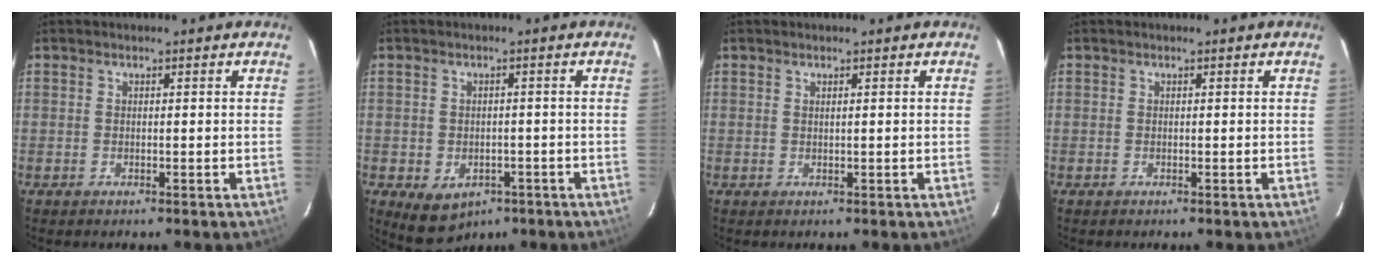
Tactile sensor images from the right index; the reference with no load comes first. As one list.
[{"total": 7.0, "force": [-3.4, 5.3, 2.9], "torque": [-0.060, -0.004, -0.029]}, {"total": 0.6, "force": [0.3, -0.2, 0.5], "torque": [-0.009, 0.001, 0.005]}, {"total": 0.0}]